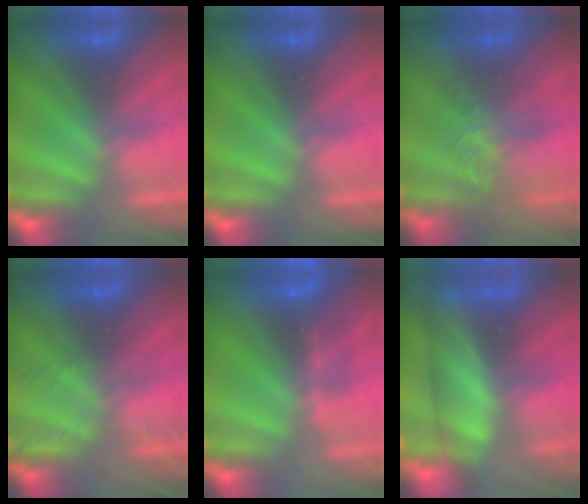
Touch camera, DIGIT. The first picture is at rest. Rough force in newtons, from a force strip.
{"total": 0.0}
{"total": 4.5}
{"total": 2.2}
{"total": 1.1}
{"total": 4.4}